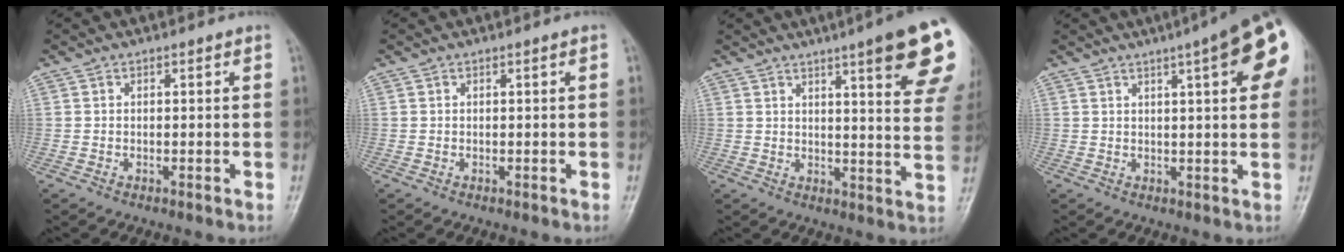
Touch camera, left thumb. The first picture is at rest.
{"total": 0.0}
{"total": 18.1, "force": [10.2, 2.6, 14.6], "torque": [-0.170, -0.035, 0.118]}
{"total": 14.4, "force": [5.8, 2.9, 12.8], "torque": [-0.159, 0.009, 0.070]}